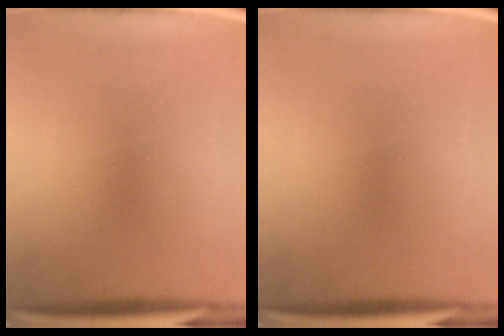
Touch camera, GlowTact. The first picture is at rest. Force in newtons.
{"total": 0.0}